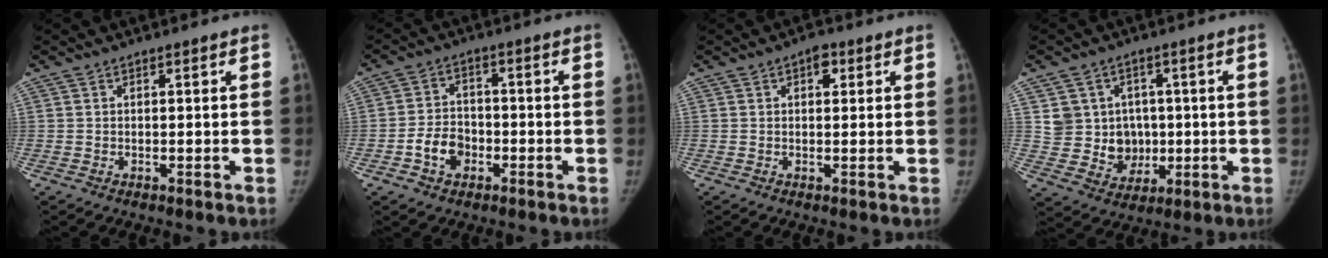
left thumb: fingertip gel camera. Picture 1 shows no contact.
{"total": 6.3, "force": [-2.5, 4.6, 3.5], "torque": [-0.045, 0.025, -0.046]}
{"total": 2.8, "force": [1.2, 1.5, 2.1], "torque": [-0.020, 0.000, 0.012]}
{"total": 9.4, "force": [1.2, 8.9, 2.6], "torque": [0.003, 0.004, 0.034]}